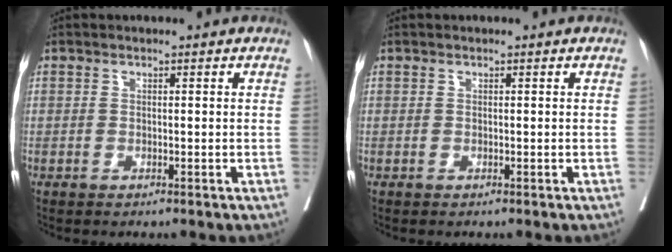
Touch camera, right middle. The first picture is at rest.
{"total": 0.0}